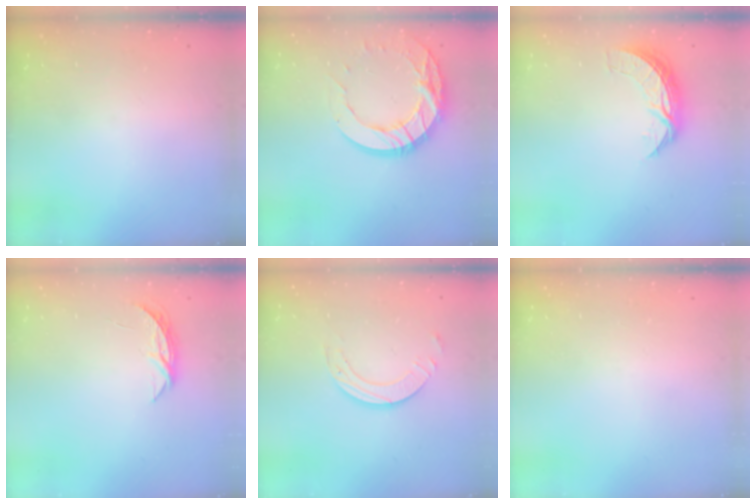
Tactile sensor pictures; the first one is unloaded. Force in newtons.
{"total": 14.4, "press": 14.4, "slide": 0.7}
{"total": 7.3, "press": 7.3, "slide": 0.2}
{"total": 4.8, "press": 4.7, "slide": 0.5}
{"total": 6.9, "press": 6.9, "slide": 0.7}
{"total": 0.0}